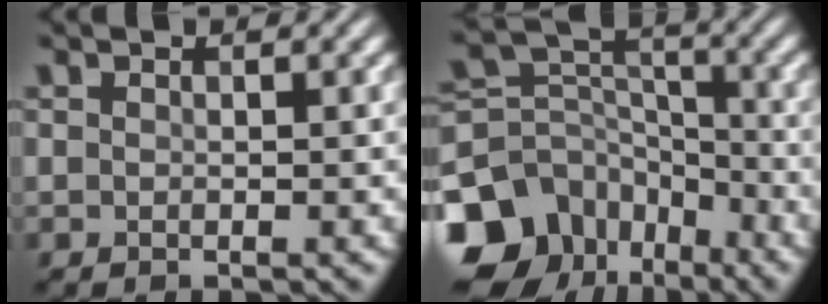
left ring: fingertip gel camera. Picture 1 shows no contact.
{"total": 14.3, "force": [-8.5, 10.3, 5.1], "torque": [-0.147, -0.011, -0.139]}